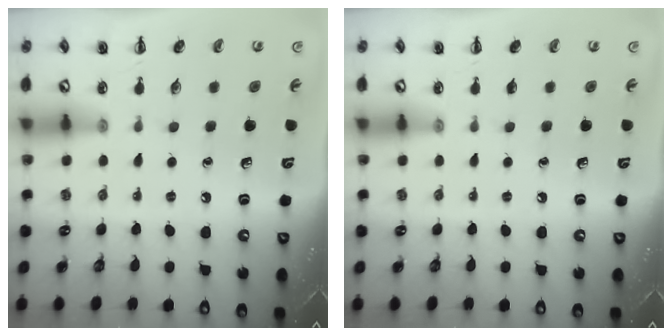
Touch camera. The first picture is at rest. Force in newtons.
{"total": 0.0}